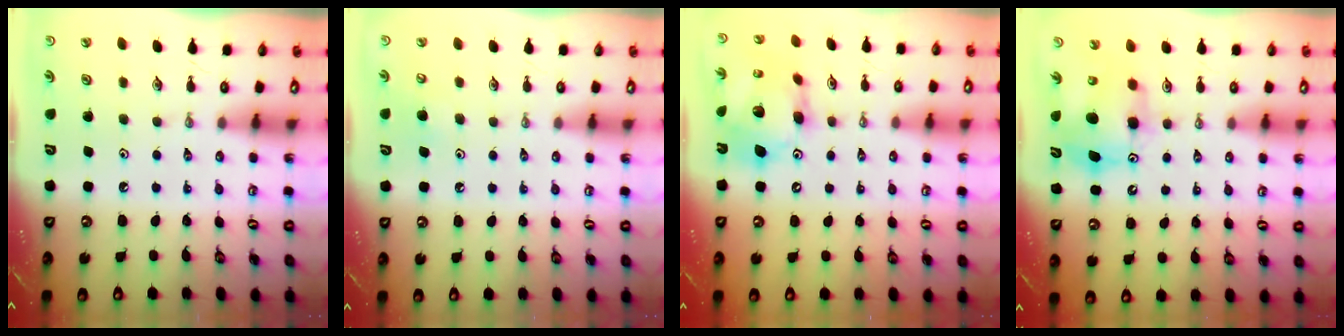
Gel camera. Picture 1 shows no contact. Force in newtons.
{"total": 4.5, "press": 4.5, "slide": 0.9}
{"total": 14.9, "press": 14.8, "slide": 1.4}
{"total": 9.7, "press": 9.7, "slide": 0.6}